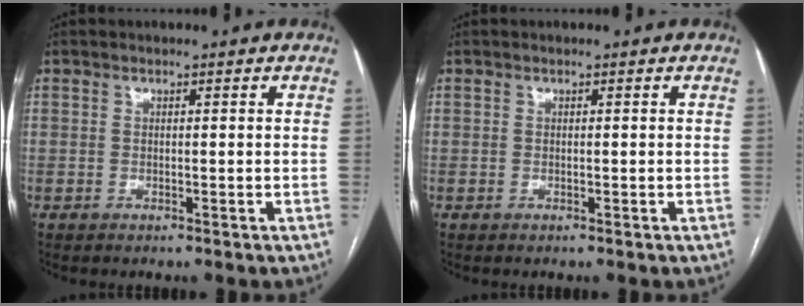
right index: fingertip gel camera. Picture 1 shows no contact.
{"total": 0.0}